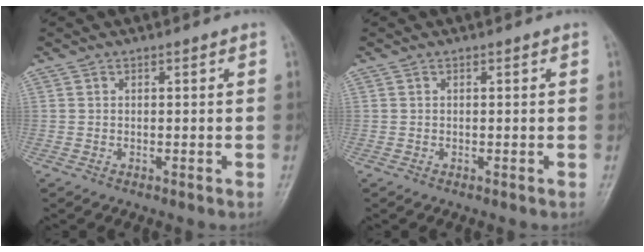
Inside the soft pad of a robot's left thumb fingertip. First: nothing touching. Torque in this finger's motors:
{"motor_torque": [-0.23, -0.11, -0.11, 0.03, -0.10]}